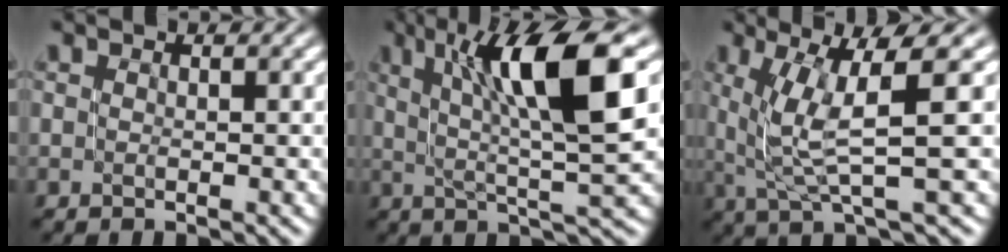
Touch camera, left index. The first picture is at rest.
{"total": 9.9, "force": [3.2, 2.1, 9.2], "torque": [-0.136, 0.005, 0.059]}
{"total": 6.0, "force": [1.4, 1.1, 5.8], "torque": [-0.102, 0.006, 0.028]}